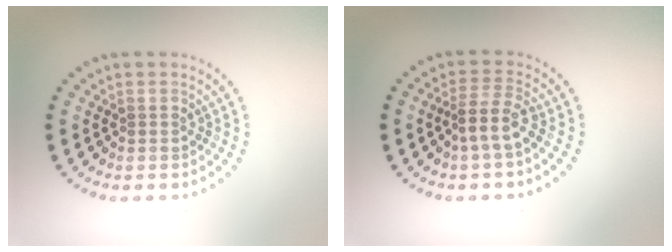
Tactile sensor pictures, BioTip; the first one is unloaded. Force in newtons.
{"total": 2.6, "press": 2.0, "slide": 1.7}